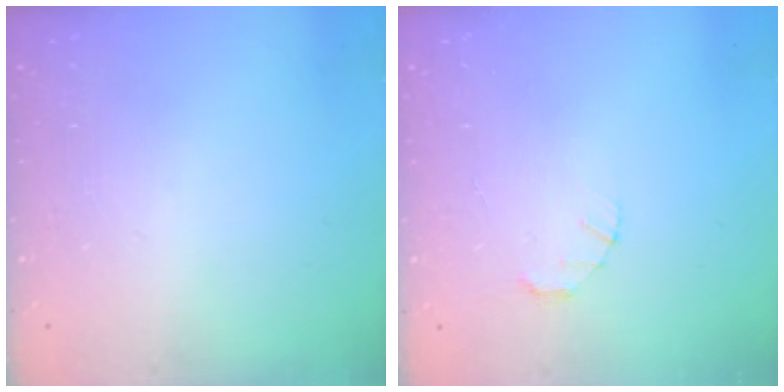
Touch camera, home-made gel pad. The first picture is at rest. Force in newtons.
{"total": 1.5, "press": 1.5, "slide": 0.3}